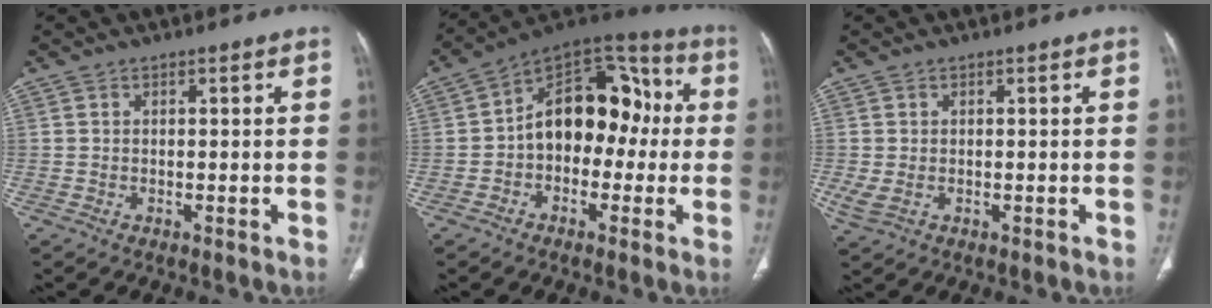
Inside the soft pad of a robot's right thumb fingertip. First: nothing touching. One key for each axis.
{"total": 16.5, "fx": -0.5, "fy": 11.1, "fz": 12.2, "tx": -0.132, "ty": 0.055, "tz": -0.022}
{"total": 2.3, "fx": -0.4, "fy": 1.5, "fz": 1.7, "tx": -0.049, "ty": 0.000, "tz": 0.001}